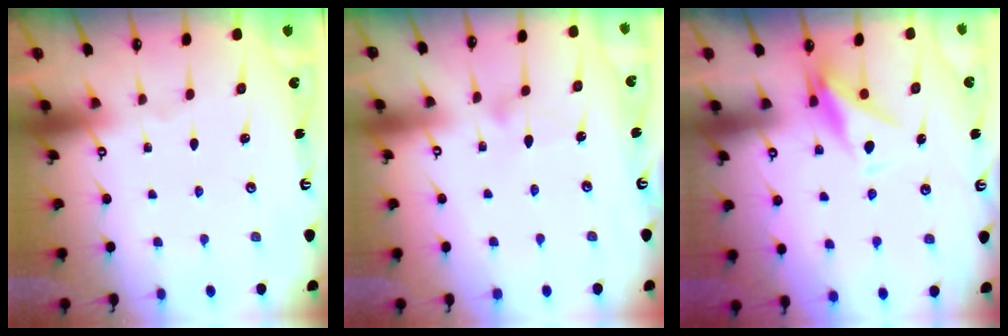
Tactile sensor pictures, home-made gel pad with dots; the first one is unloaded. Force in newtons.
{"total": 7.7, "press": 7.7, "slide": 0.3}
{"total": 9.2, "press": 9.1, "slide": 1.6}